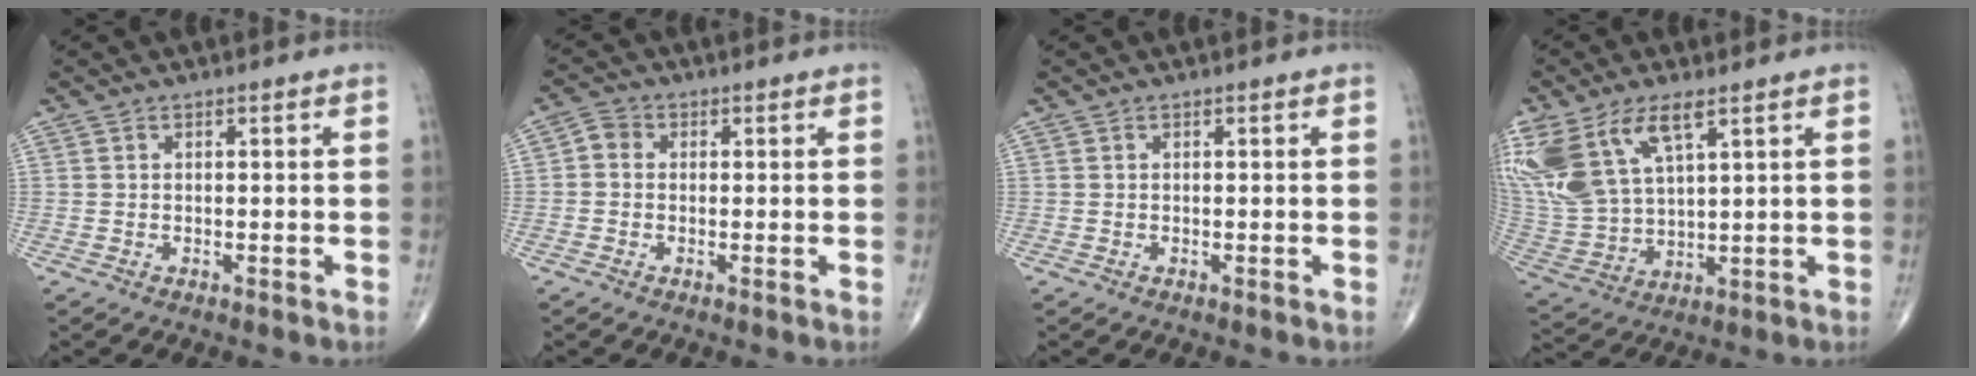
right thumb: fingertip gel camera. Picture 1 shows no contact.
{"total": 2.7, "force": [-0.1, 2.4, 1.4], "torque": [-0.014, 0.007, -0.012]}
{"total": 0.0}
{"total": 18.5, "force": [8.9, 8.8, 13.7], "torque": [-0.315, -0.020, 0.186]}